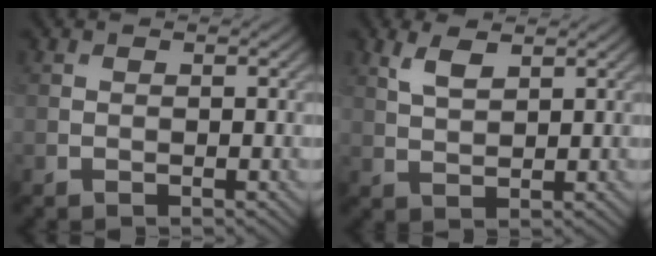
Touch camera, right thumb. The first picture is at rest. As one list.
[{"total": 3.1, "force": [1.9, 1.1, 2.1], "torque": [-0.055, 0.001, 0.043]}]